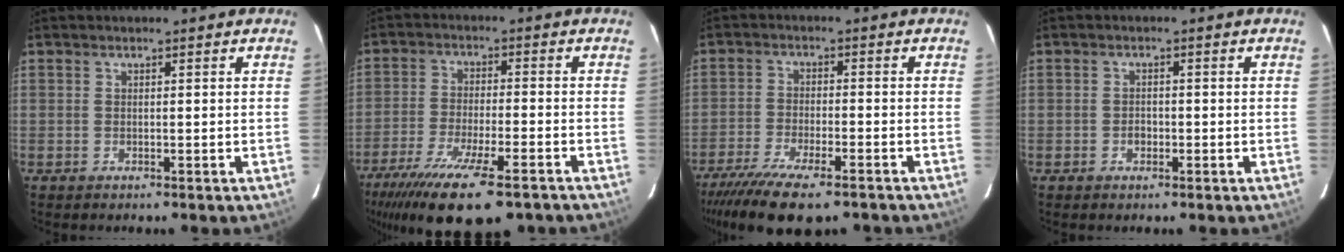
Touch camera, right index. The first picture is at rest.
{"total": 19.2, "force": [-13.4, 4.9, 12.8], "torque": [-0.254, -0.065, -0.219]}
{"total": 14.4, "force": [-11.0, 3.8, 8.5], "torque": [-0.183, -0.043, -0.188]}
{"total": 1.6, "force": [-0.7, 1.3, 0.7], "torque": [-0.012, 0.004, -0.009]}